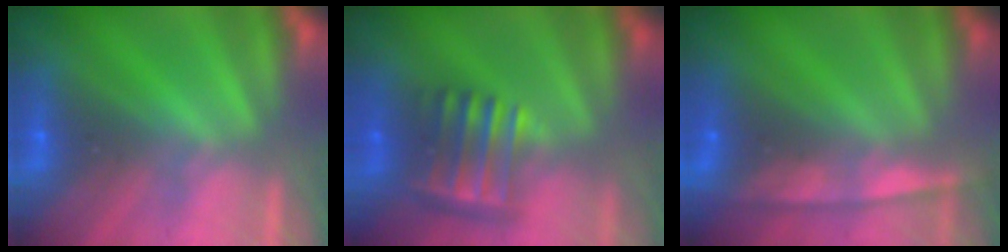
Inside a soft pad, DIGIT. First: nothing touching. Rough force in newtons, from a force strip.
{"total": 3.7}
{"total": 7.0}